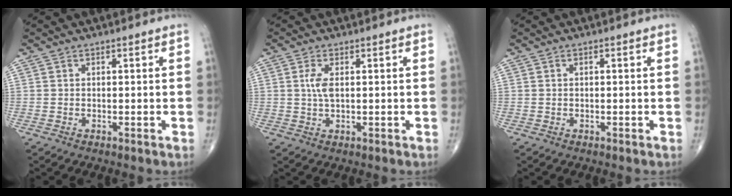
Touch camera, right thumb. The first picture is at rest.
{"total": 3.1, "force": [0.6, 1.2, 2.8], "torque": [-0.065, 0.001, 0.013]}
{"total": 0.5, "force": [0.1, 0.2, 0.5], "torque": [-0.012, 0.001, 0.002]}